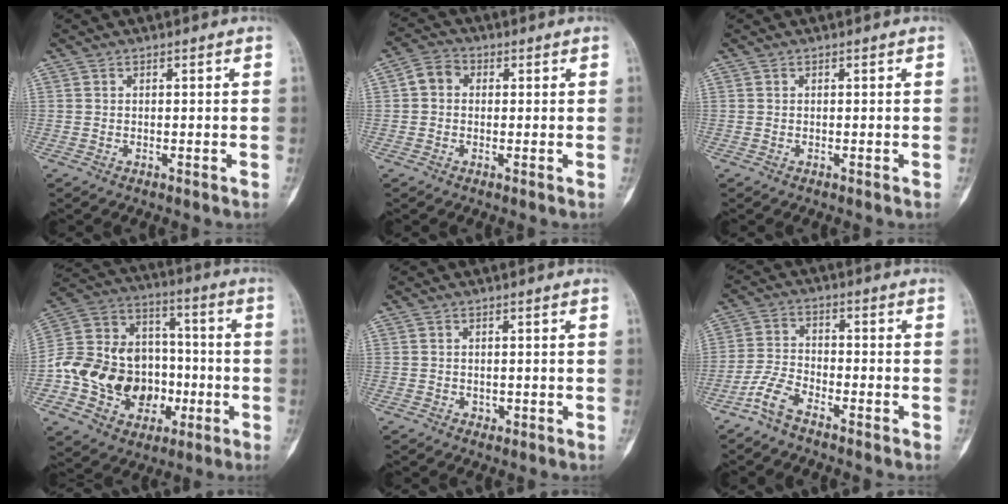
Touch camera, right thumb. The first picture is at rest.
{"total": 4.3, "force": [0.4, 3.6, 2.2], "torque": [-0.029, 0.014, 0.000]}
{"total": 0.0}
{"total": 22.4, "force": [-5.4, 17.7, 12.6], "torque": [-0.203, 0.061, -0.082]}
{"total": 0.8, "force": [-0.1, 0.7, 0.3], "torque": [0.000, 0.002, 0.000]}
{"total": 5.4, "force": [-4.1, 2.0, 2.9], "torque": [-0.069, 0.019, -0.089]}